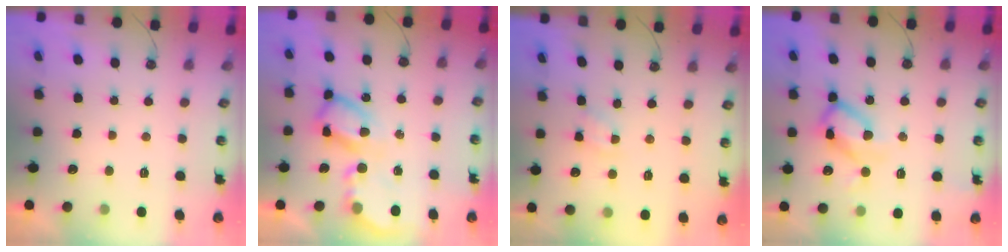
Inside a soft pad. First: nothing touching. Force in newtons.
{"total": 12.2, "press": 12.1, "slide": 1.1}
{"total": 4.2, "press": 4.1, "slide": 0.6}
{"total": 12.2, "press": 12.1, "slide": 1.2}